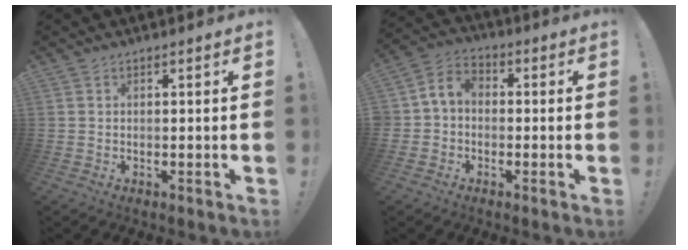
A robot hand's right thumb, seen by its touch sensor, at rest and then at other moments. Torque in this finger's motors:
{"motor_torque": [0.67, 0.72, -0.07, 0.14, 0.09]}